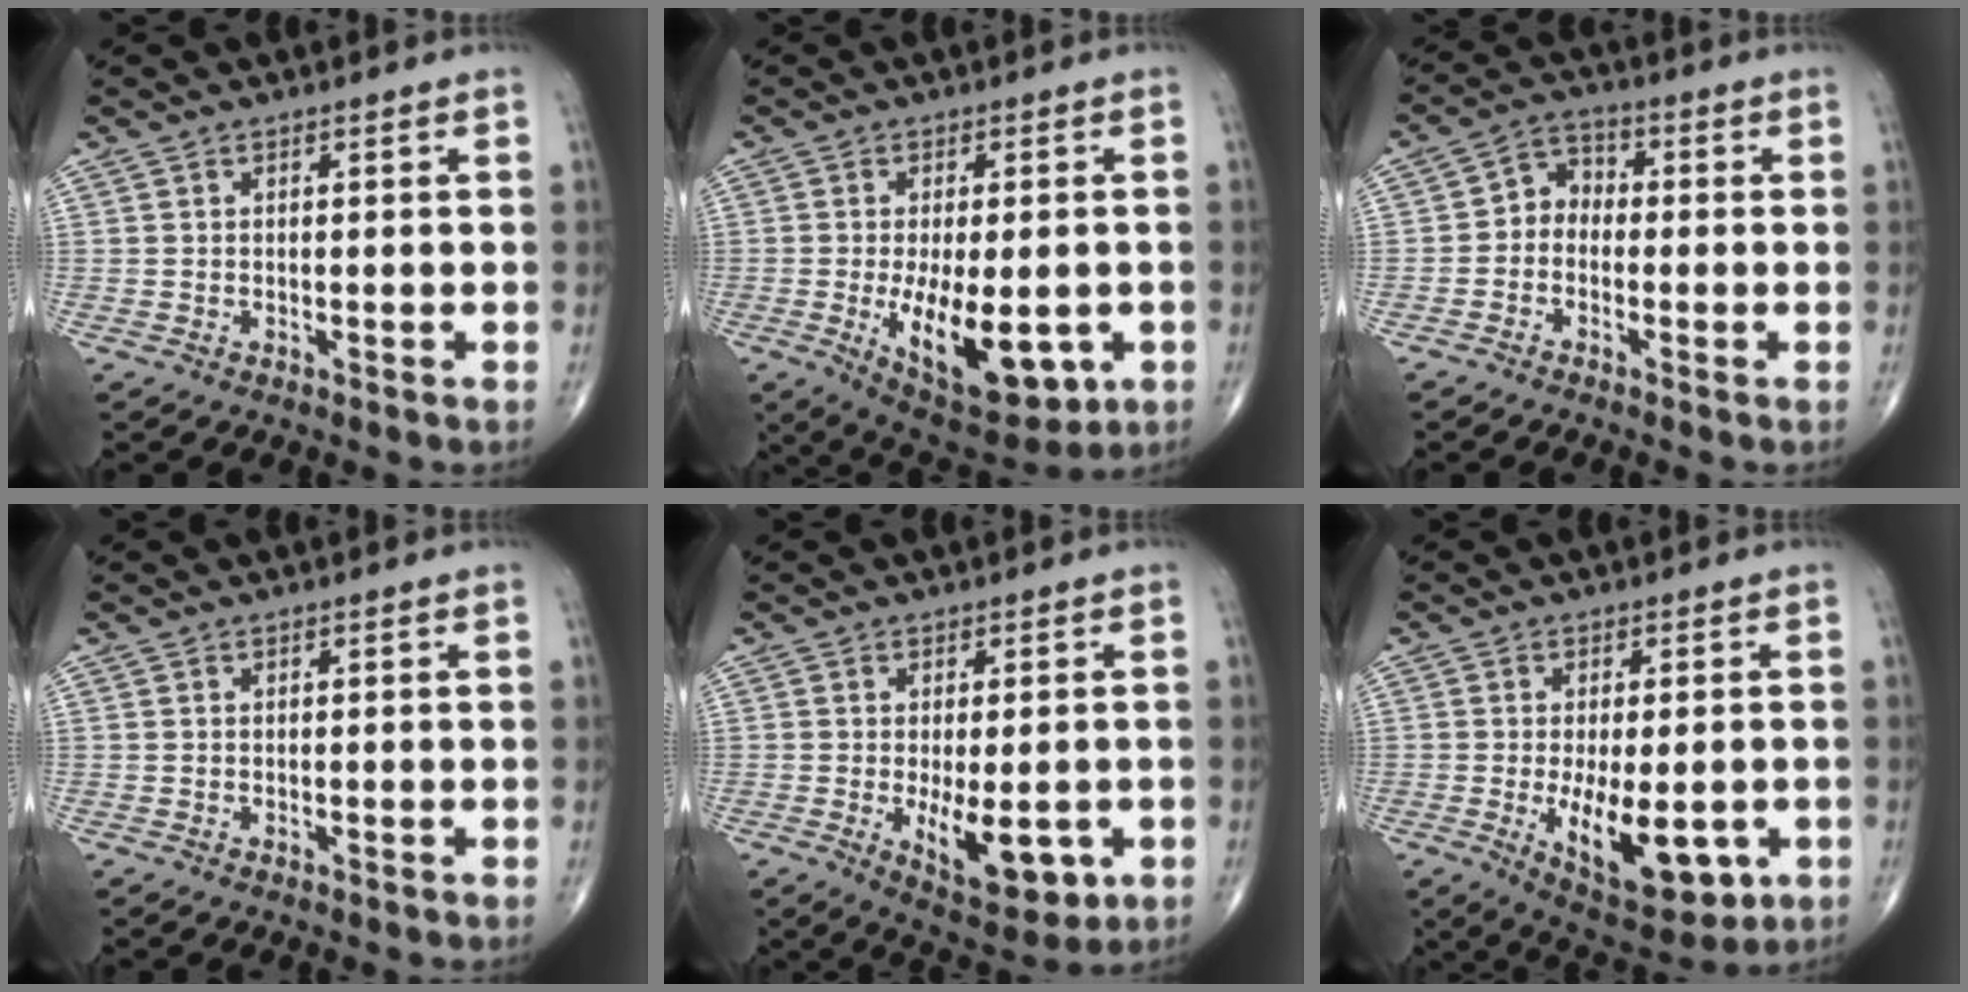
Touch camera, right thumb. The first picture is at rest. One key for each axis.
{"total": 16.1, "fx": -3.9, "fy": 7.2, "fz": 13.9, "tx": -0.206, "ty": -0.018, "tz": -0.038}
{"total": 4.9, "fx": -1.1, "fy": 4.0, "fz": 2.7, "tx": -0.020, "ty": 0.023, "tz": -0.039}
{"total": 0.0}
{"total": 9.7, "fx": -2.3, "fy": 4.1, "fz": 8.5, "tx": -0.109, "ty": -0.016, "tz": -0.022}
{"total": 14.2, "fx": -3.4, "fy": 6.3, "fz": 12.2, "tx": -0.171, "ty": -0.017, "tz": -0.032}